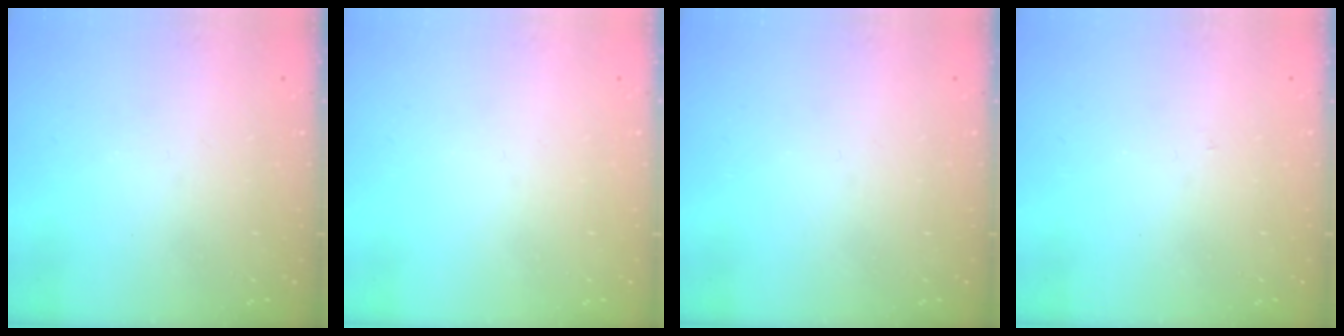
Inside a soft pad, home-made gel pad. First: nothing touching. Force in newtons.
{"total": 0.0}
{"total": 0.0}
{"total": 2.7, "press": 2.7, "slide": 0.3}